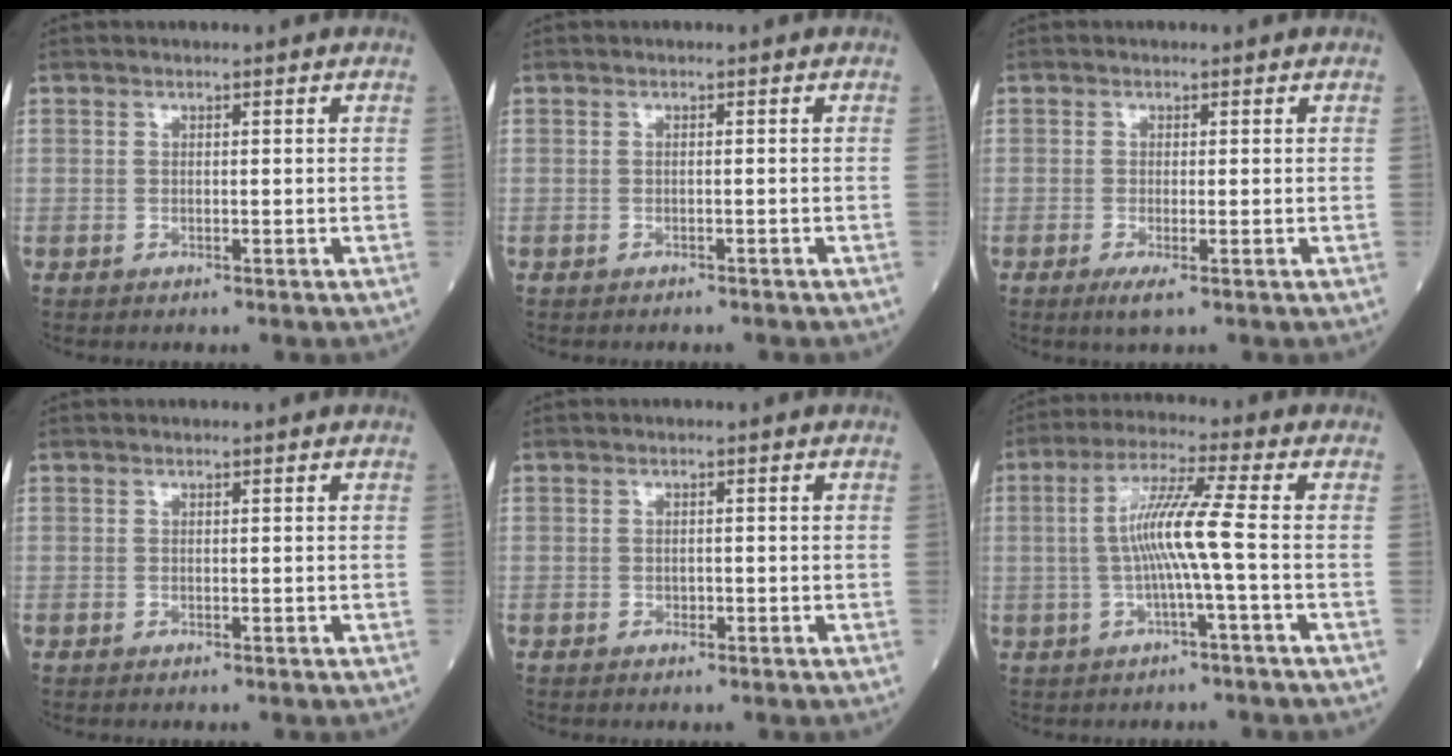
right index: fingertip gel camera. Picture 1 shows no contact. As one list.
[{"total": 1.4, "force": [-1.2, 0.3, 0.6], "torque": [-0.015, -0.003, -0.013]}, {"total": 2.2, "force": [-1.1, 0.1, 1.9], "torque": [-0.032, -0.007, -0.018]}, {"total": 0.0}, {"total": 0.6, "force": [-0.3, 0.4, 0.3], "torque": [-0.005, 0.001, -0.005]}, {"total": 7.8, "force": [-0.8, -1.1, 7.7], "torque": [-0.154, 0.010, -0.014]}]